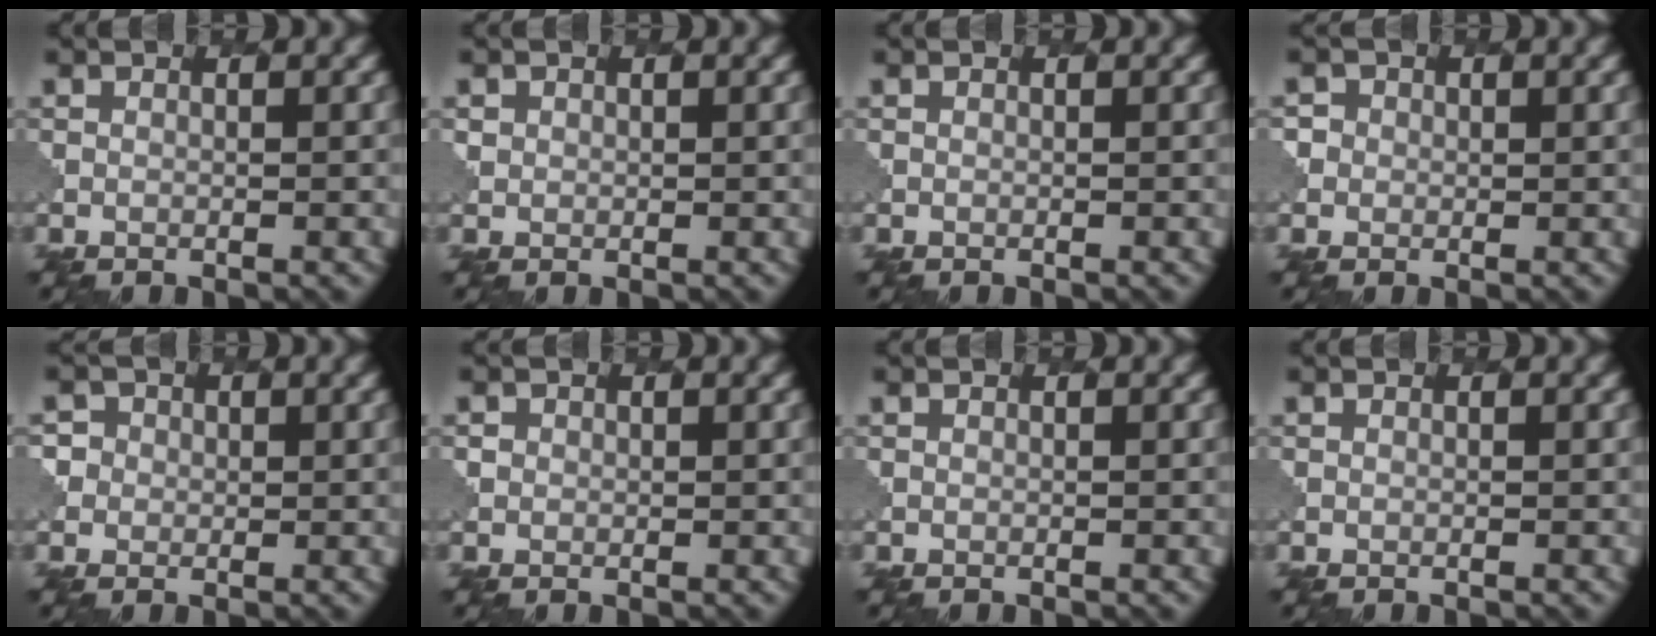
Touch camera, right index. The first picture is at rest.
{"total": 1.0, "force": [0.4, 0.9, -0.1], "torque": [0.006, -0.001, 0.004]}
{"total": 0.0}
{"total": 2.2, "force": [0.6, 2.1, 0.2], "torque": [0.009, 0.010, -0.012]}
{"total": 3.2, "force": [0.8, 3.0, 0.6], "torque": [0.009, 0.024, -0.015]}
{"total": 0.9, "force": [0.2, 0.9, -0.2], "torque": [0.012, -0.002, 0.000]}
{"total": 0.0}
{"total": 0.0}